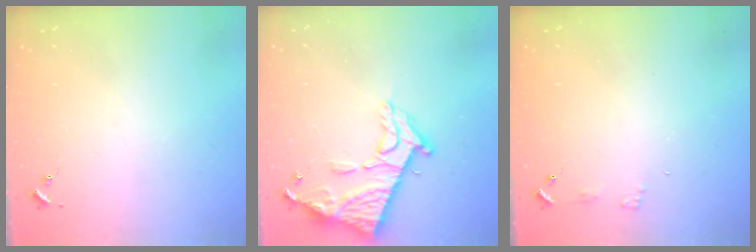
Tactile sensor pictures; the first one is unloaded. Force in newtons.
{"total": 15.3, "press": 15.3, "slide": 1.2}
{"total": 3.1, "press": 3.1, "slide": 0.4}